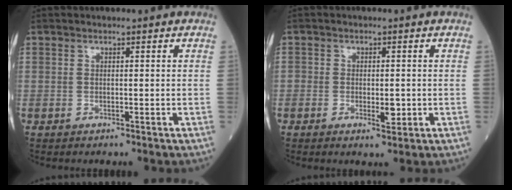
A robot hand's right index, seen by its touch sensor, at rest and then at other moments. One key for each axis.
{"total": 3.1, "fx": -0.8, "fy": 1.4, "fz": 2.6, "tx": -0.040, "ty": 0.000, "tz": -0.012}